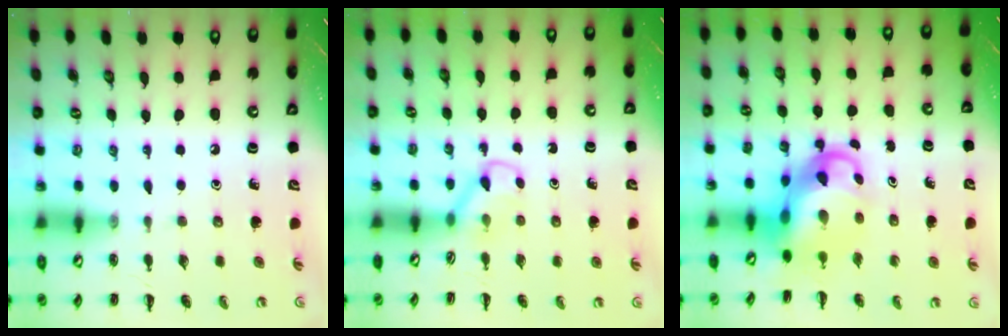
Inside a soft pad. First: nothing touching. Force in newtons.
{"total": 2.9, "press": 2.7, "slide": 1.2}
{"total": 6.6, "press": 6.3, "slide": 2.2}